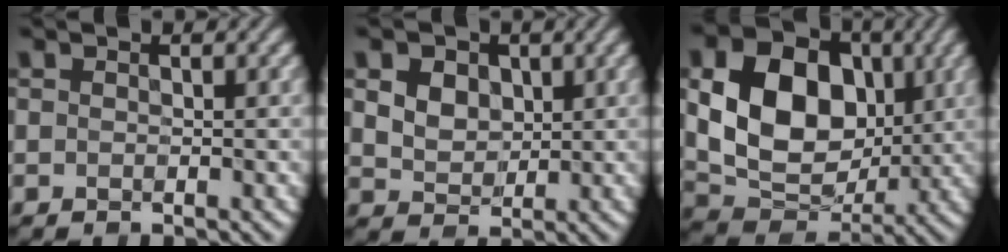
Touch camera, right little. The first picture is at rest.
{"total": 5.2, "force": [1.9, 4.1, 2.7], "torque": [-0.072, 0.013, 0.030]}
{"total": 11.2, "force": [1.0, 8.1, 7.6], "torque": [-0.143, -0.002, 0.014]}